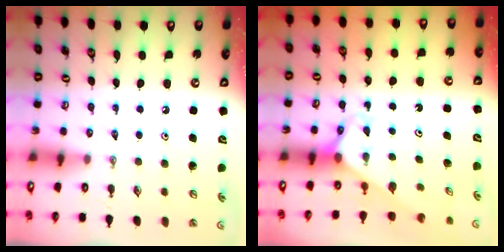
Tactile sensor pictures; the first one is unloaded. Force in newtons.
{"total": 2.5, "press": 2.5, "slide": 0.1}